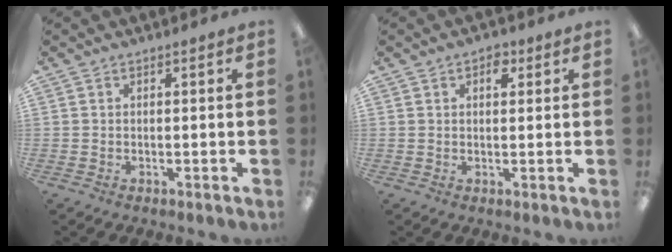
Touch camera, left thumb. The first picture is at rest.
{"total": 3.4, "force": [1.7, 2.0, 2.2], "torque": [-0.014, -0.009, 0.023]}